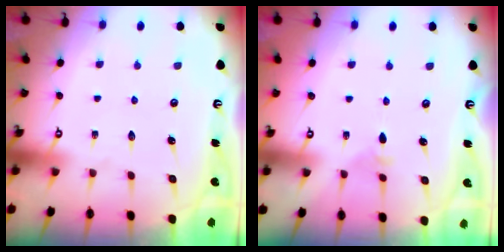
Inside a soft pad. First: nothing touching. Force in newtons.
{"total": 2.2, "press": 2.1, "slide": 0.6}